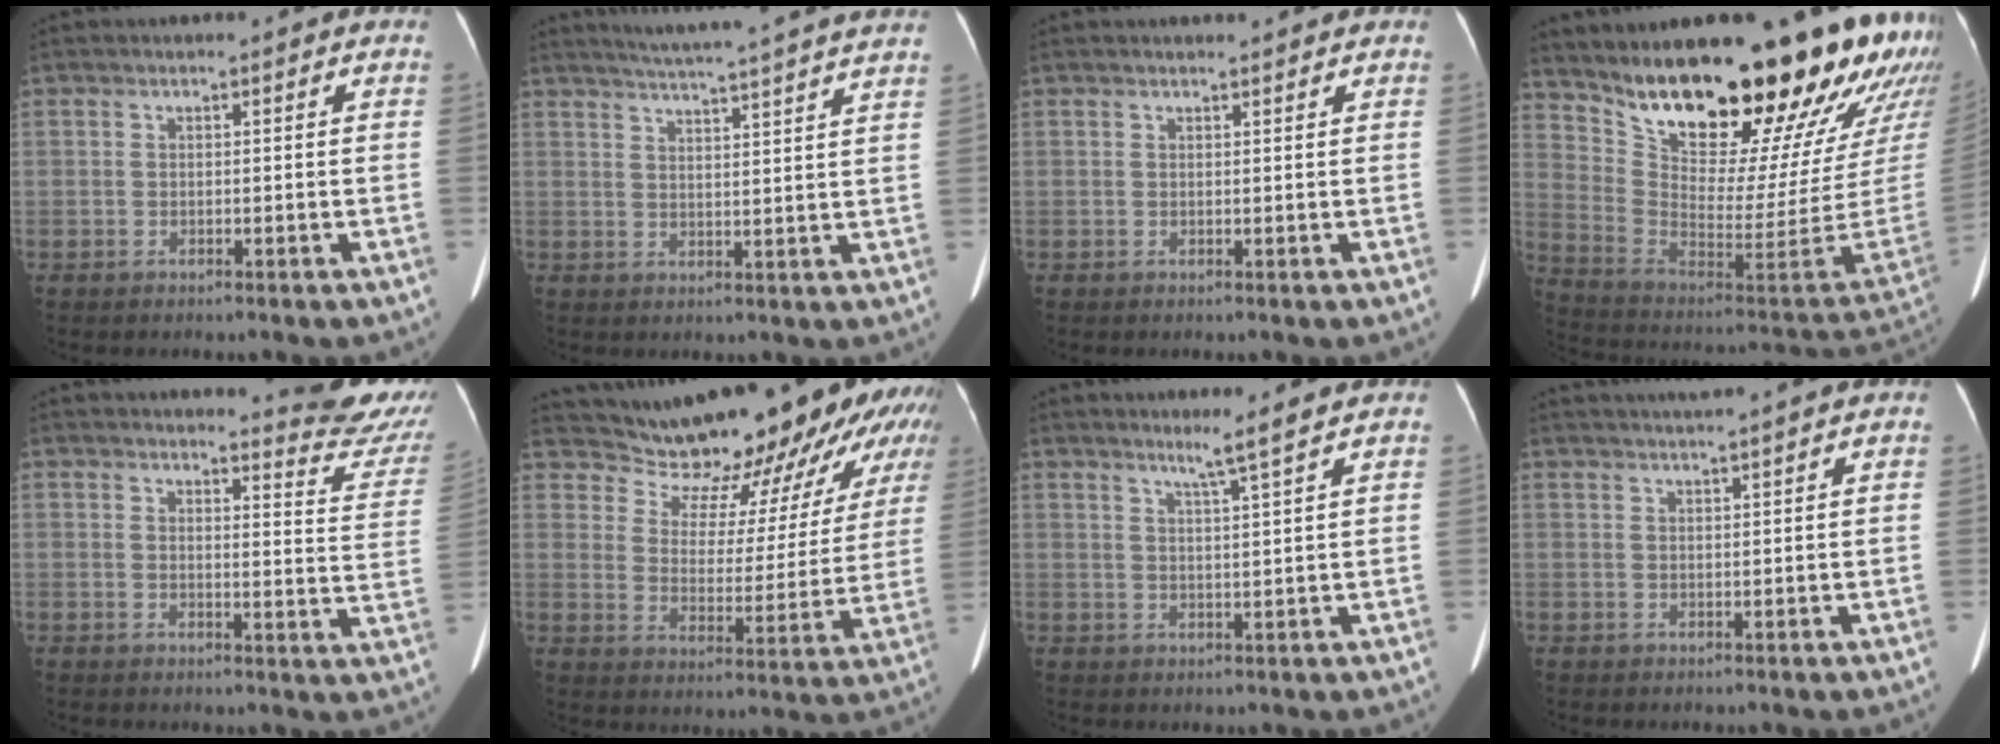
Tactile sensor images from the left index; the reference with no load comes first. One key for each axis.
{"total": 18.7, "fx": 16.8, "fy": -1.2, "fz": 8.1, "tx": -0.134, "ty": -0.033, "tz": 0.210}
{"total": 3.6, "fx": 3.4, "fy": 0.2, "fz": 1.0, "tx": -0.011, "ty": 0.002, "tz": 0.038}
{"total": 29.4, "fx": 22.4, "fy": 4.7, "fz": 18.5, "tx": -0.303, "ty": -0.111, "tz": 0.324}
{"total": 10.8, "fx": 10.6, "fy": 0.2, "fz": 2.0, "tx": -0.006, "ty": -0.100, "tz": 0.095}
{"total": 20.9, "fx": 19.1, "fy": 5.3, "fz": 6.7, "tx": -0.091, "ty": -0.056, "tz": 0.238}
{"total": 3.2, "fx": 2.2, "fy": -1.4, "fz": 1.8, "tx": -0.034, "ty": -0.025, "tz": 0.040}
{"total": 5.2, "fx": 4.6, "fy": -1.1, "fz": 2.3, "tx": -0.032, "ty": 0.008, "tz": 0.063}